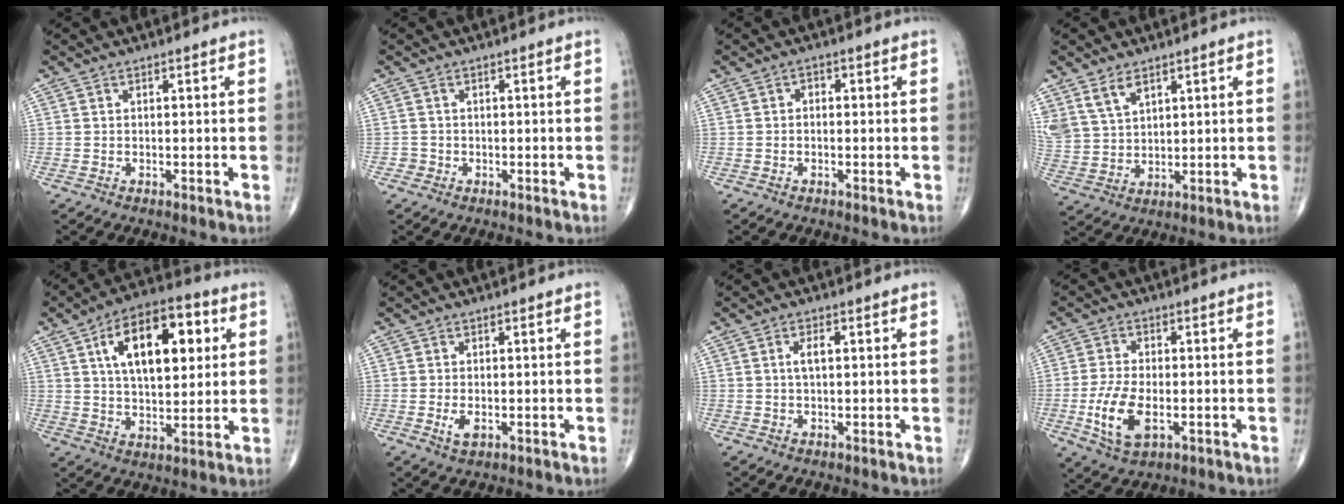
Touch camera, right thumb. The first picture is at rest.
{"total": 1.2, "force": [-0.5, 1.1, -0.2], "torque": [0.011, 0.007, -0.014]}
{"total": 1.3, "force": [-0.1, 0.9, 0.8], "torque": [-0.003, 0.006, -0.008]}
{"total": 7.8, "force": [4.8, 4.5, 4.1], "torque": [-0.073, -0.014, 0.109]}
{"total": 17.8, "force": [5.4, 9.1, 14.4], "torque": [-0.198, 0.003, 0.085]}
{"total": 2.6, "force": [-0.6, 1.4, 2.1], "torque": [-0.041, -0.005, -0.009]}
{"total": 2.5, "force": [0.4, 1.1, 2.2], "torque": [-0.045, 0.005, 0.006]}
{"total": 9.3, "force": [-2.3, 4.8, 7.6], "torque": [-0.153, -0.001, -0.038]}